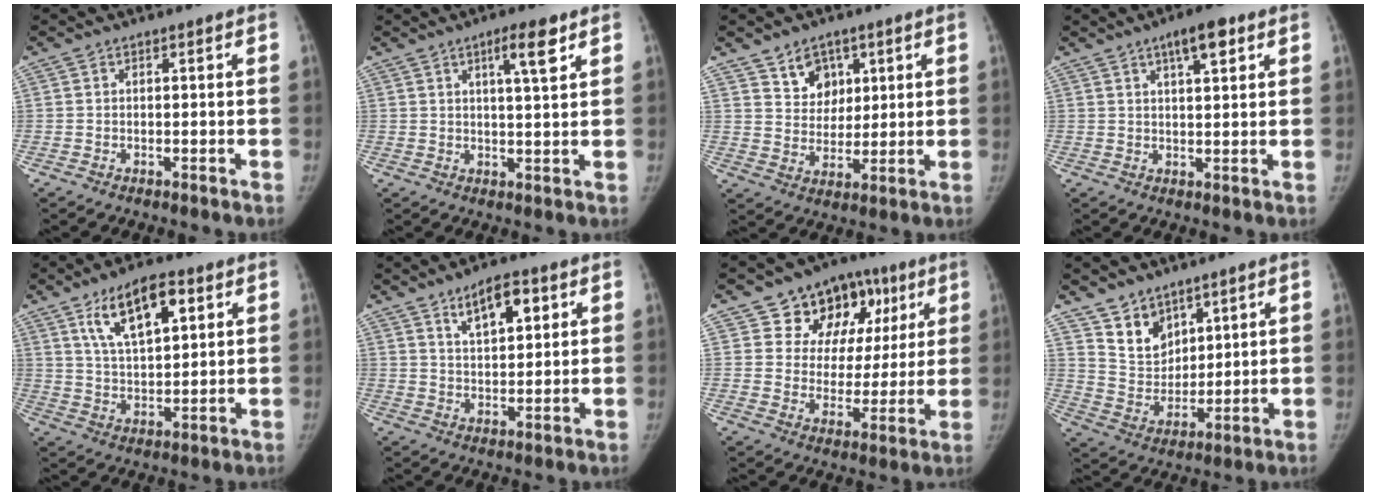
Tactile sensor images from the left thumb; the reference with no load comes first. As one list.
[{"total": 5.8, "force": [3.1, 0.9, 4.8], "torque": [-0.072, -0.014, 0.049]}, {"total": 7.1, "force": [4.0, 5.4, 2.2], "torque": [-0.001, -0.027, 0.076]}, {"total": 5.9, "force": [3.3, 1.8, 4.5], "torque": [-0.061, -0.009, 0.048]}, {"total": 12.0, "force": [5.8, 5.2, 9.1], "torque": [-0.135, -0.018, 0.106]}, {"total": 7.9, "force": [4.0, 3.5, 5.8], "torque": [-0.074, -0.019, 0.067]}, {"total": 15.7, "force": [7.6, 11.6, 7.3], "torque": [-0.043, -0.006, 0.115]}, {"total": 8.7, "force": [6.3, 5.6, 2.3], "torque": [-0.008, -0.053, 0.131]}]